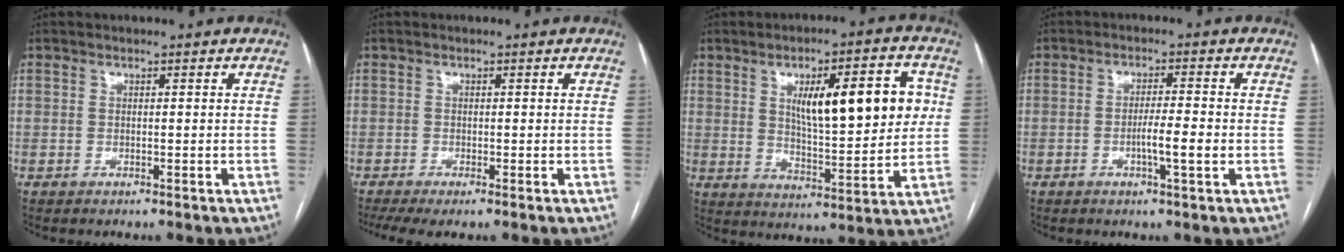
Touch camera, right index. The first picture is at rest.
{"total": 2.8, "force": [-1.9, 0.3, 1.9], "torque": [-0.041, -0.008, -0.038]}
{"total": 15.6, "force": [4.0, 4.3, 14.4], "torque": [-0.209, 0.018, 0.067]}
{"total": 4.5, "force": [-1.2, 0.0, 4.3], "torque": [-0.074, -0.004, -0.021]}